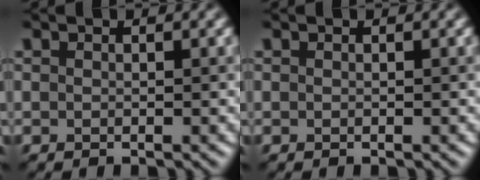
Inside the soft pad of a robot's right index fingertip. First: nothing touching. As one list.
[{"total": 0.0}]